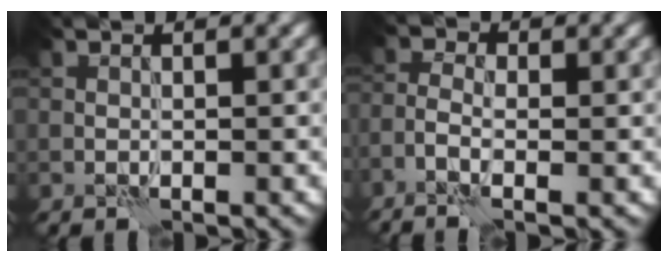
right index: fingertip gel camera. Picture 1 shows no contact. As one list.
[{"total": 3.1, "force": [-1.4, 1.2, 2.5], "torque": [-0.063, -0.001, -0.033]}]